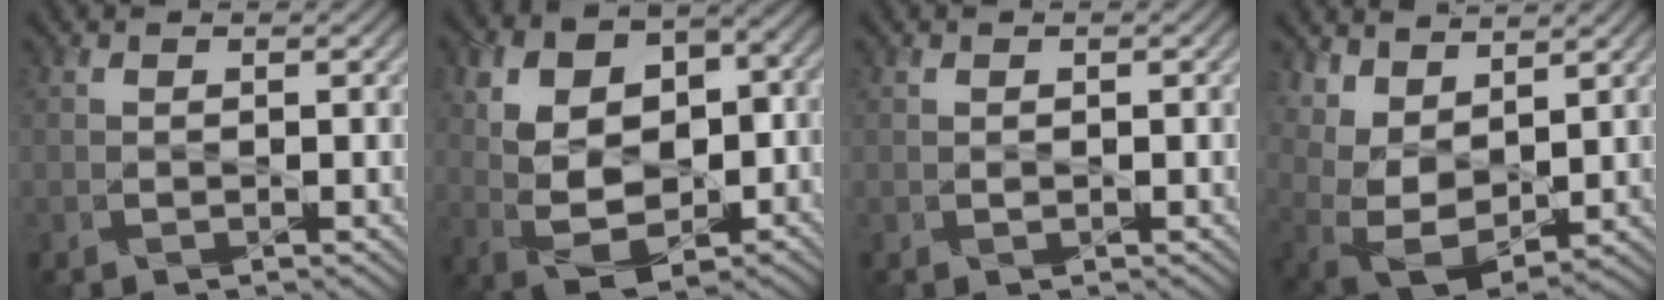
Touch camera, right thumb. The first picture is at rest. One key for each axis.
{"total": 10.1, "fx": 0.2, "fy": 6.5, "fz": 7.8, "tx": -0.159, "ty": 0.003, "tz": 0.010}
{"total": 0.0}
{"total": 8.7, "fx": 5.2, "fy": 4.3, "fz": 5.5, "tx": -0.138, "ty": 0.006, "tz": 0.096}